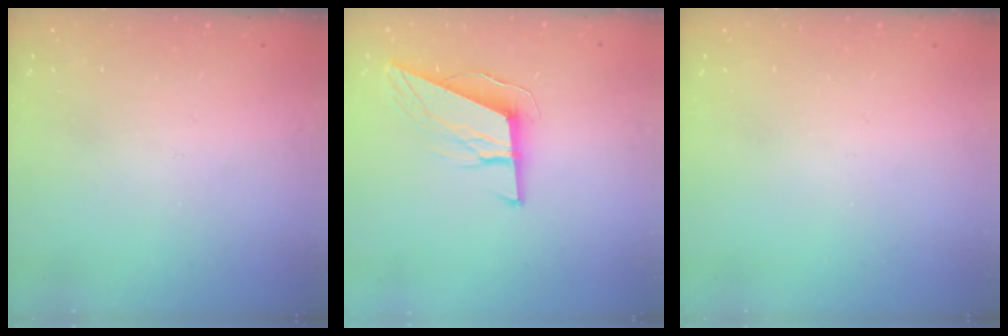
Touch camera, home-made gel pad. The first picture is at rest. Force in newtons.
{"total": 10.1, "press": 10.0, "slide": 1.6}
{"total": 0.0}